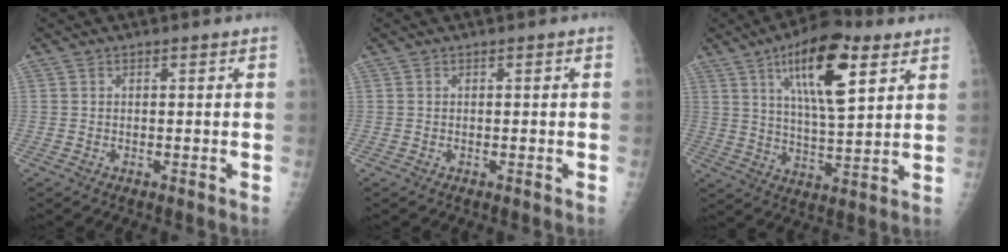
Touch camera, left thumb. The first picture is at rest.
{"total": 0.0}
{"total": 16.2, "force": [7.8, 5.4, 13.1], "torque": [-0.189, -0.032, 0.128]}